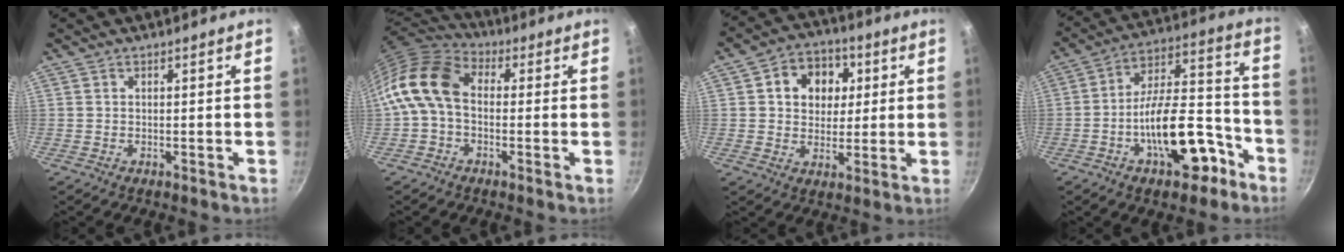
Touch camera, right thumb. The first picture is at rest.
{"total": 12.9, "force": [-0.2, 9.1, 9.2], "torque": [-0.164, 0.032, -0.025]}
{"total": 11.0, "force": [3.0, 9.0, 5.7], "torque": [-0.053, 0.001, 0.037]}
{"total": 18.1, "force": [-7.9, 8.5, 13.8], "torque": [-0.177, 0.080, -0.117]}